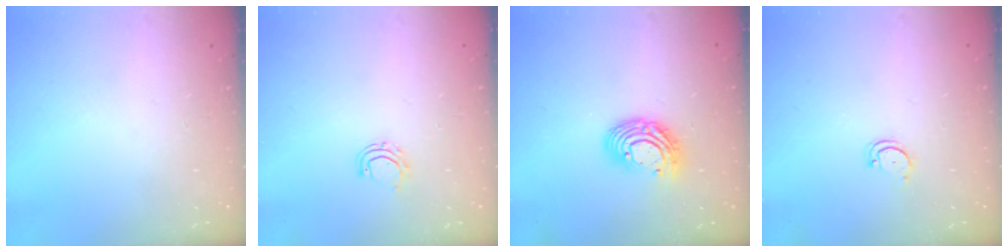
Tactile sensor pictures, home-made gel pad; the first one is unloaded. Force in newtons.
{"total": 5.3, "press": 5.2, "slide": 1.0}
{"total": 10.5, "press": 10.4, "slide": 0.8}
{"total": 3.0, "press": 3.0, "slide": 0.2}